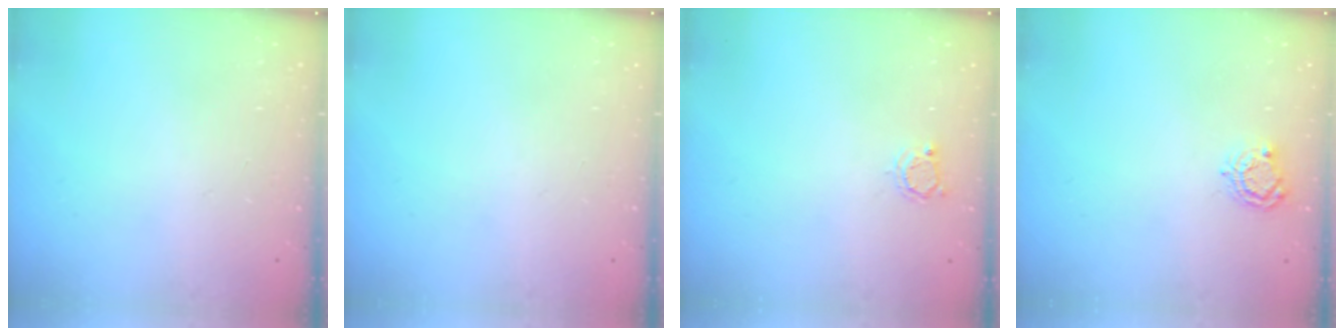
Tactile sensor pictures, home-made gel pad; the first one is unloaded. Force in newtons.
{"total": 0.0}
{"total": 3.0, "press": 3.0, "slide": 0.4}
{"total": 5.7, "press": 5.7, "slide": 0.2}